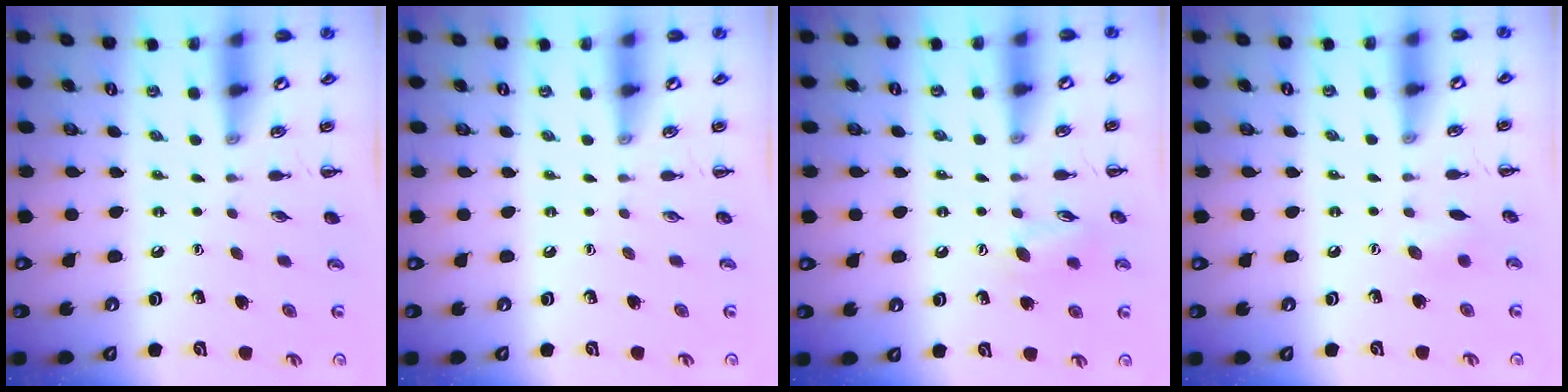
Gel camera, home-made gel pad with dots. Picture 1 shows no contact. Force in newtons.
{"total": 0.0}
{"total": 8.3, "press": 8.2, "slide": 0.9}
{"total": 5.2, "press": 5.1, "slide": 1.4}